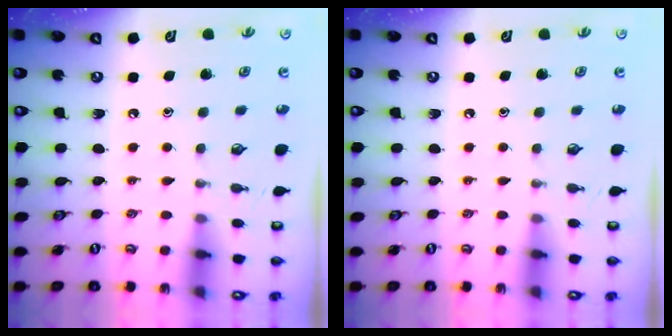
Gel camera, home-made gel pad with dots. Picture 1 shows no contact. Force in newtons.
{"total": 0.0}